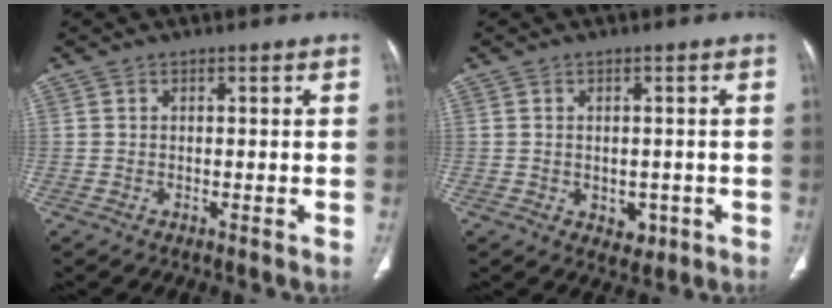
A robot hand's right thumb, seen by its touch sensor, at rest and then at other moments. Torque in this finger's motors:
{"motor_torque": [-0.35, 0.35, -0.49, 0.08, -0.05]}